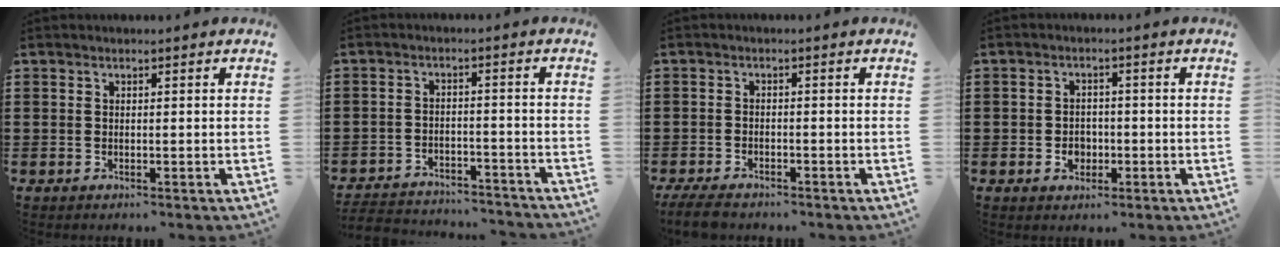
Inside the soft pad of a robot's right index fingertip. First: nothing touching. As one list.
[{"total": 4.0, "force": [-3.9, 0.4, 0.3], "torque": [-0.017, -0.001, -0.086]}, {"total": 2.9, "force": [-2.7, 0.5, 1.0], "torque": [-0.032, -0.005, -0.056]}, {"total": 2.8, "force": [-0.9, 2.2, 1.5], "torque": [-0.035, 0.000, -0.018]}]